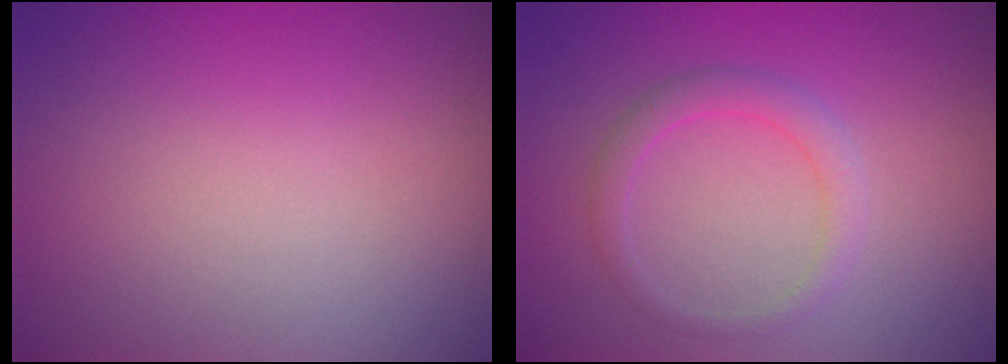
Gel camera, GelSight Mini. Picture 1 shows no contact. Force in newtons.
{"total": 2.0, "press": 2.0, "slide": 0.1}